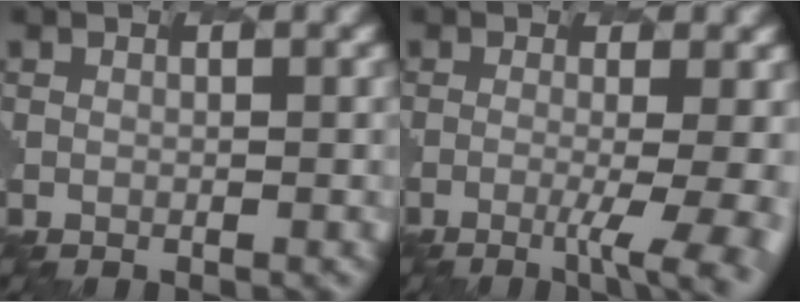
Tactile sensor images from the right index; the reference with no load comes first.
{"total": 4.9, "force": [-1.5, 1.2, 4.5], "torque": [-0.072, -0.014, -0.018]}